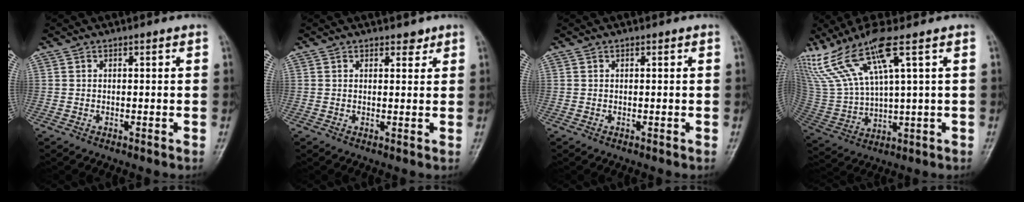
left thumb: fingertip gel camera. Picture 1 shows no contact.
{"total": 1.7, "force": [1.3, 0.9, 0.5], "torque": [0.006, -0.008, 0.015]}
{"total": 0.0}
{"total": 13.4, "force": [8.2, 2.0, 10.4], "torque": [-0.244, -0.025, 0.182]}